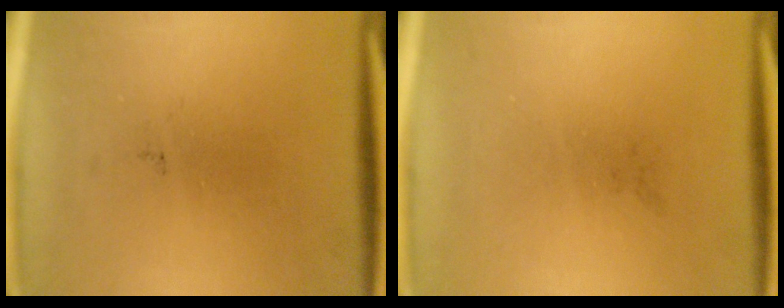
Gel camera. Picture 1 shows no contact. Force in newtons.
{"total": 0.0}